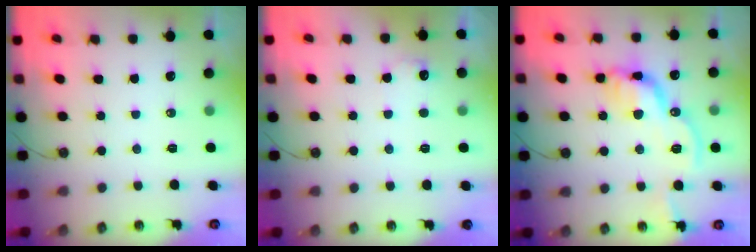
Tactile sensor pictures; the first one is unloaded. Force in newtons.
{"total": 6.1, "press": 6.1, "slide": 0.6}
{"total": 15.9, "press": 15.9, "slide": 0.5}